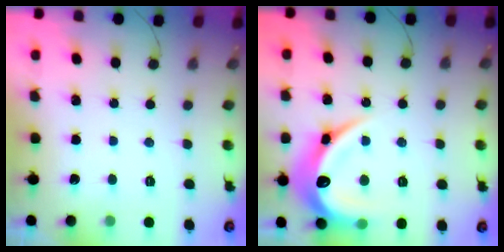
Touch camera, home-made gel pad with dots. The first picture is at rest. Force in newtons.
{"total": 17.3, "press": 17.3, "slide": 0.3}